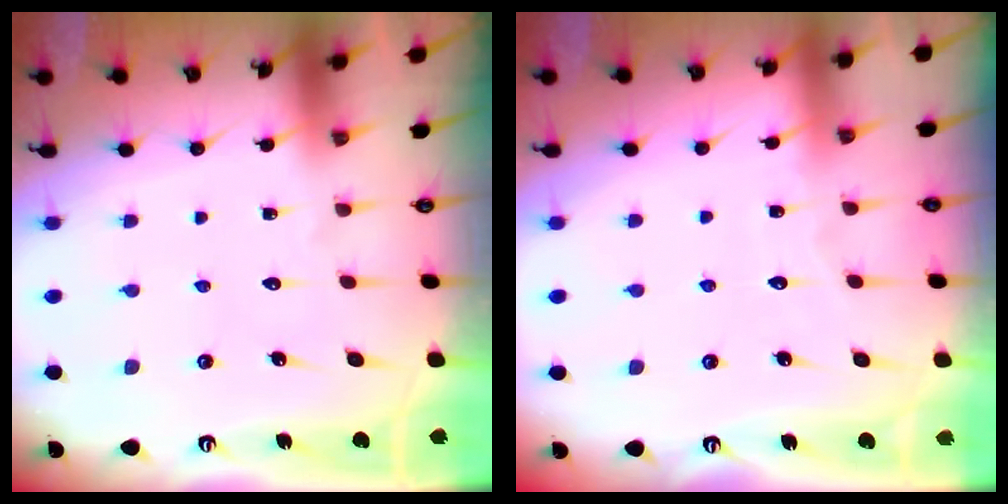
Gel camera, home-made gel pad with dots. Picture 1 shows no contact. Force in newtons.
{"total": 3.4, "press": 3.4, "slide": 0.3}